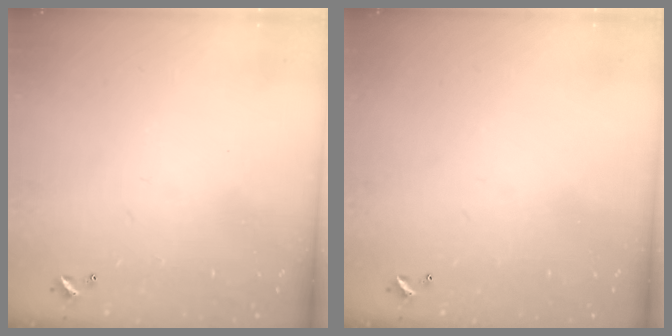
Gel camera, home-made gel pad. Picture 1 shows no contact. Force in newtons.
{"total": 0.0}